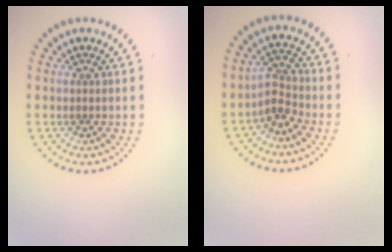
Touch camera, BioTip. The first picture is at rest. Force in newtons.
{"total": 2.5, "press": 1.9, "slide": 1.6}